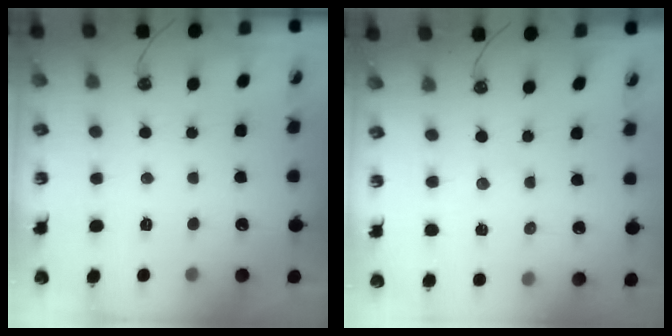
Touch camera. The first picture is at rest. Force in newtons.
{"total": 1.4, "press": 1.4, "slide": 0.4}